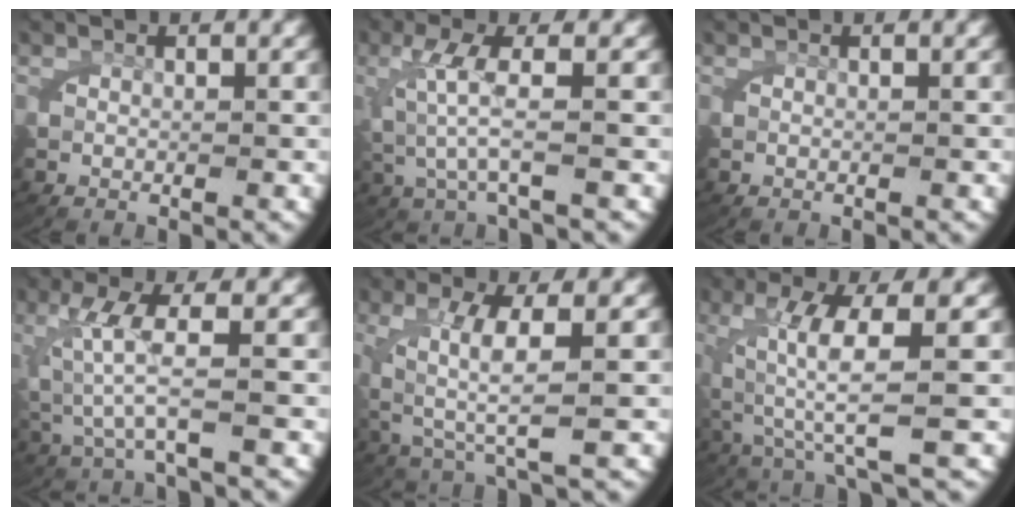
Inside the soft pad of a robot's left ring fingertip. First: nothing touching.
{"total": 3.7, "force": [0.3, 0.9, 3.6], "torque": [-0.095, -0.010, 0.014]}
{"total": 0.0}
{"total": 4.2, "force": [0.2, 1.2, 4.1], "torque": [-0.109, -0.012, 0.013]}
{"total": 4.6, "force": [0.3, 1.4, 4.4], "torque": [-0.107, -0.012, 0.020]}
{"total": 6.6, "force": [-0.2, 1.6, 6.4], "torque": [-0.138, -0.010, 0.010]}